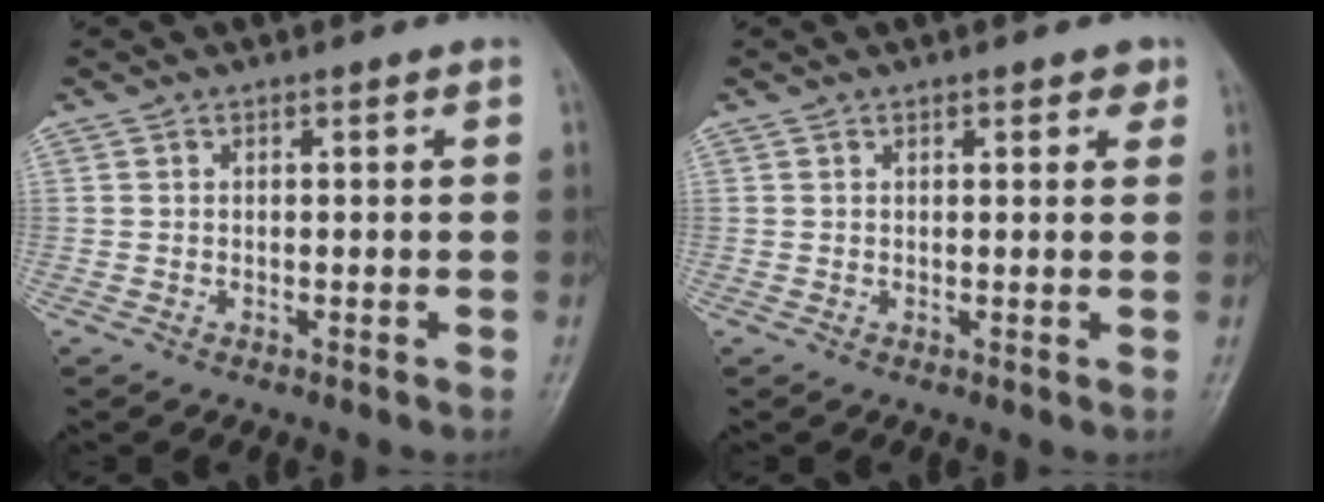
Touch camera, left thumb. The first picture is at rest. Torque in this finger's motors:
{"motor_torque": [-0.04, 0.02, -0.12, -0.08, 0.05]}